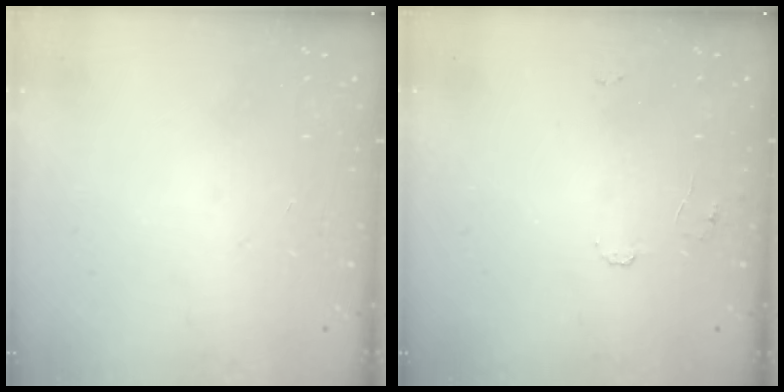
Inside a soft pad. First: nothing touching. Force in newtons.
{"total": 5.8, "press": 5.8, "slide": 0.5}